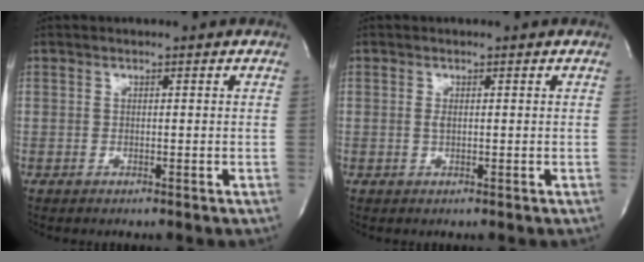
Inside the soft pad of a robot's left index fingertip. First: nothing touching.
{"total": 0.9, "force": [-0.6, 0.3, 0.6], "torque": [-0.014, -0.006, -0.008]}